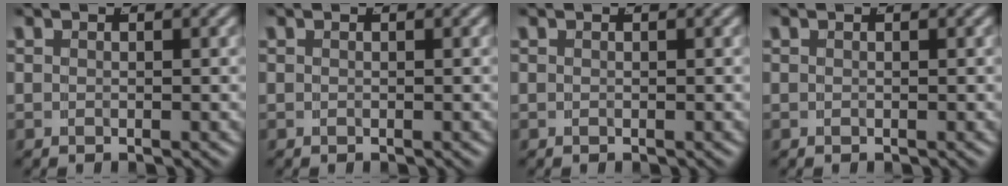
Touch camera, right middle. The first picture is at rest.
{"total": 0.0}
{"total": 0.0}
{"total": 0.0}